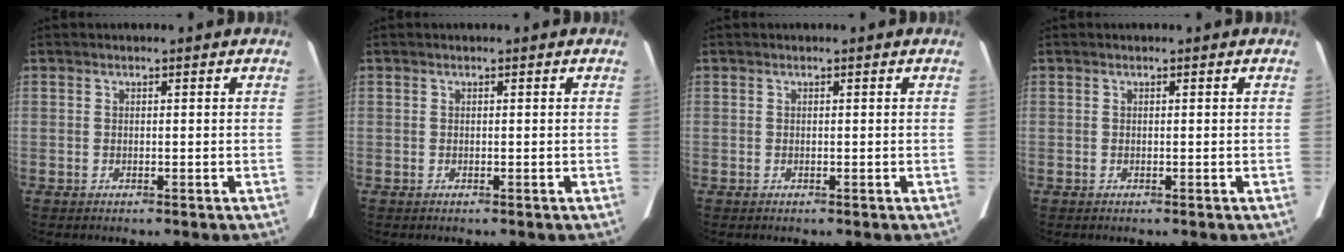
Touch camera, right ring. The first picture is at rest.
{"total": 0.0}
{"total": 0.0}
{"total": 0.0}